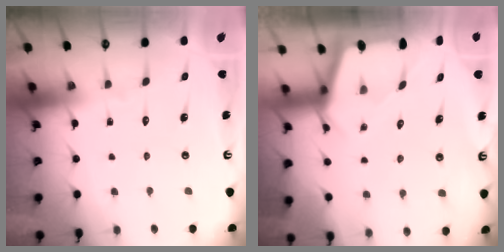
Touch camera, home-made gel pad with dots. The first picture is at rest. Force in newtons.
{"total": 2.1, "press": 2.1, "slide": 0.1}